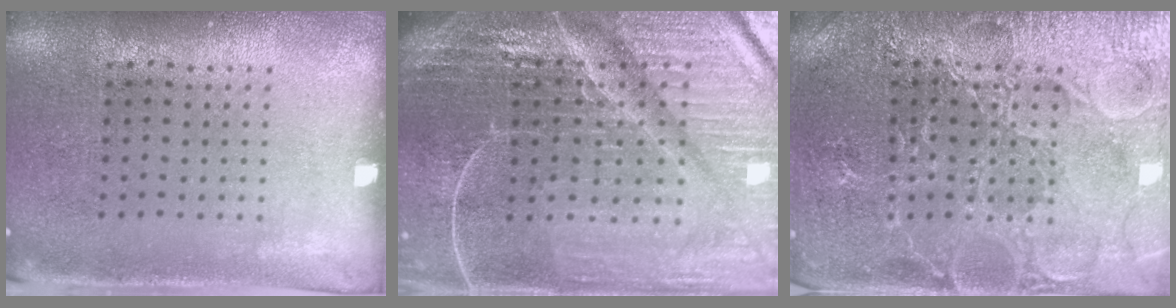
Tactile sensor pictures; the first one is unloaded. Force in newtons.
{"total": 7.1, "press": 6.2, "slide": 3.5}
{"total": 4.5, "press": 4.5, "slide": 0.5}